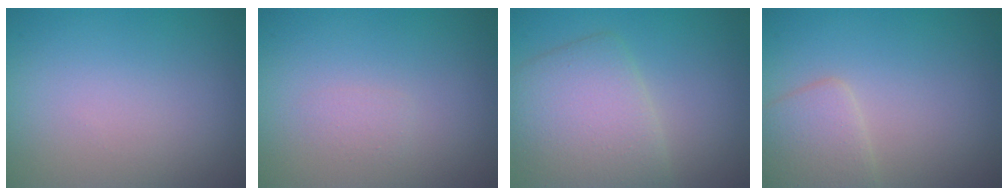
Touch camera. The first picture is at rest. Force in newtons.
{"total": 0.7, "press": 0.7, "slide": 0.1}
{"total": 5.5, "press": 5.5, "slide": 0.2}
{"total": 2.9, "press": 2.9, "slide": 0.1}